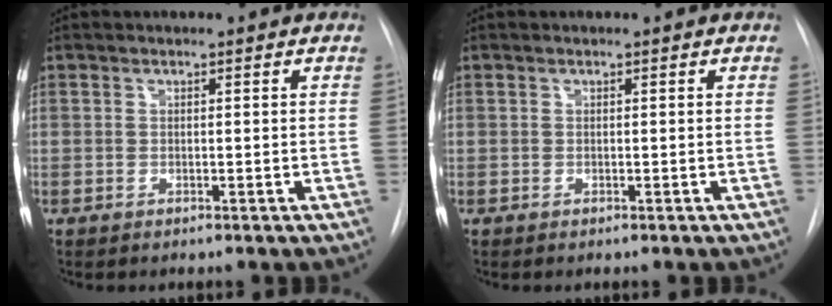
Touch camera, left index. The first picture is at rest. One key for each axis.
{"total": 0.0}